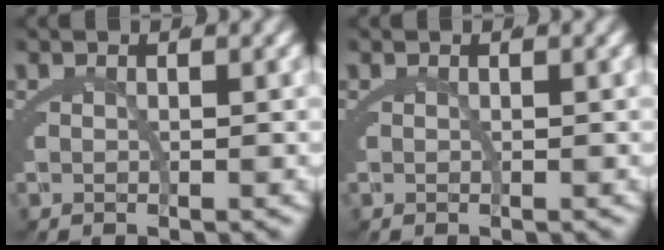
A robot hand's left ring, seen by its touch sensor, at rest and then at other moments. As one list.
[{"total": 0.0}]